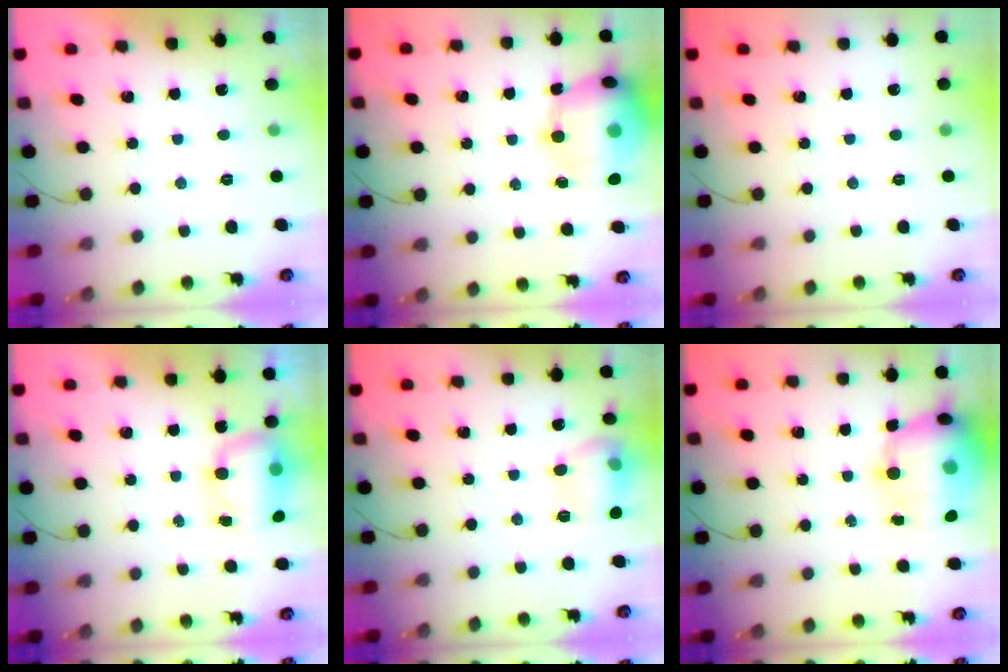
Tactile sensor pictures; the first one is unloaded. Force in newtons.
{"total": 17.3, "press": 17.1, "slide": 2.4}
{"total": 0.0}
{"total": 11.1, "press": 8.8, "slide": 6.8}
{"total": 12.0, "press": 12.0, "slide": 1.0}
{"total": 17.7, "press": 17.2, "slide": 4.0}